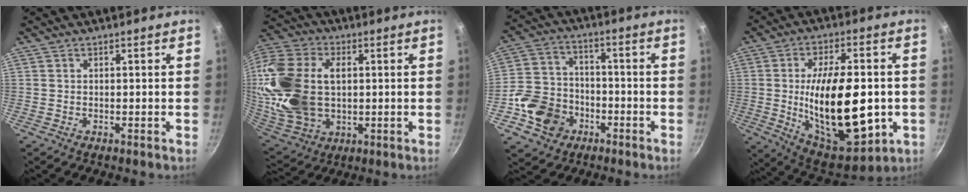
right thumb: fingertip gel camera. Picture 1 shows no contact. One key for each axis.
{"total": 25.7, "fx": 2.7, "fy": 17.6, "fz": 18.5, "tx": -0.402, "ty": 0.013, "tz": 0.058}
{"total": 12.8, "fx": -5.1, "fy": 10.3, "fz": 5.5, "tx": -0.082, "ty": 0.040, "tz": -0.095}
{"total": 24.2, "fx": -2.4, "fy": 11.5, "fz": 21.2, "tx": -0.324, "ty": -0.001, "tz": -0.019}